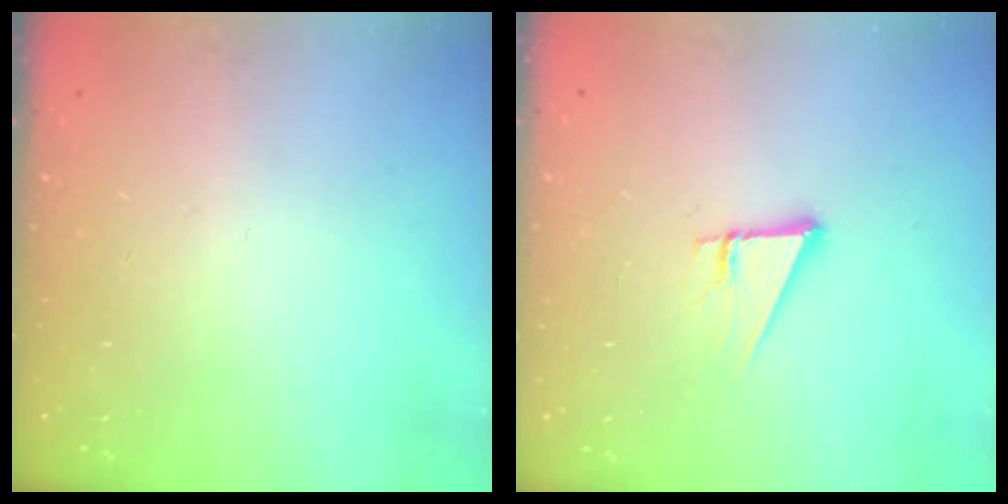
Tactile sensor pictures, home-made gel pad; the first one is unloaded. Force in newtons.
{"total": 3.7, "press": 3.7, "slide": 0.2}